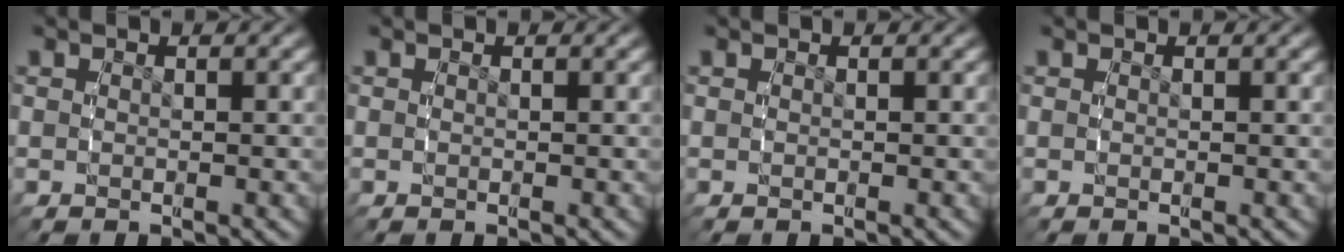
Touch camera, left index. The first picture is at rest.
{"total": 0.0}
{"total": 0.0}
{"total": 0.0}